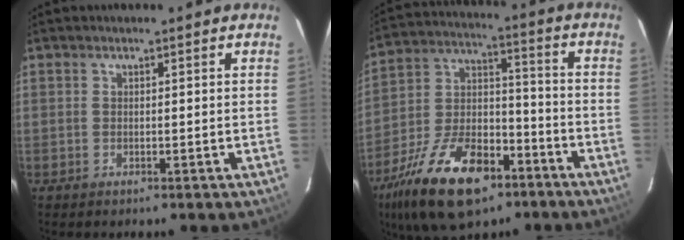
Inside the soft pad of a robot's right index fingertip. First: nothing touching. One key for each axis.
{"total": 21.9, "fx": -13.2, "fy": 10.6, "fz": 13.9, "tx": -0.284, "ty": -0.007, "tz": -0.223}